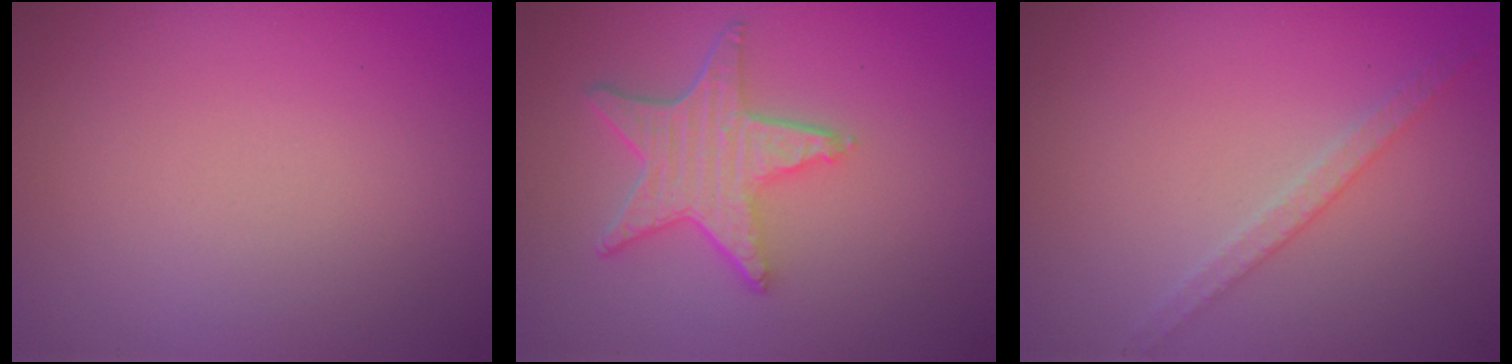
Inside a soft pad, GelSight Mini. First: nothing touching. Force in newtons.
{"total": 5.1, "press": 4.0, "slide": 3.1}
{"total": 1.9, "press": 1.9, "slide": 0.4}